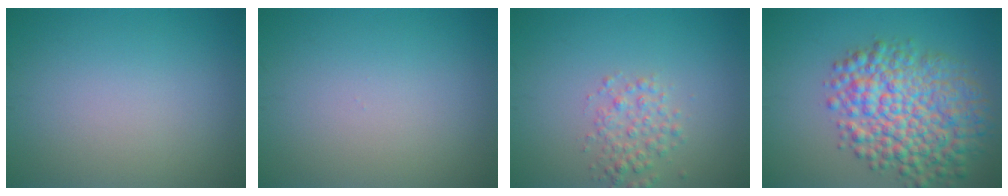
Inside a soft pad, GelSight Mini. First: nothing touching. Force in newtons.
{"total": 0.0}
{"total": 2.4, "press": 2.4, "slide": 0.1}
{"total": 9.4, "press": 9.4, "slide": 0.3}